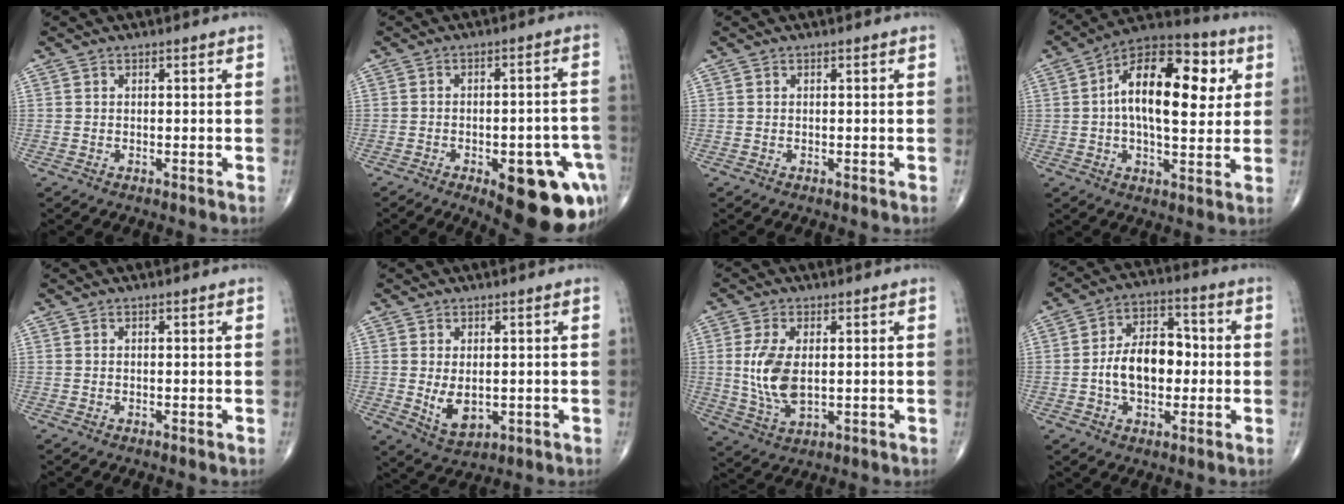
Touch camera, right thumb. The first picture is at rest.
{"total": 19.0, "force": [-8.4, 7.8, 15.1], "torque": [-0.120, 0.032, -0.091]}
{"total": 0.0}
{"total": 18.8, "force": [3.5, 9.4, 15.9], "torque": [-0.225, 0.017, 0.042]}
{"total": 0.0}
{"total": 5.6, "force": [-0.3, 3.4, 4.5], "torque": [-0.067, -0.012, 0.012]}
{"total": 9.3, "force": [0.6, 4.8, 7.9], "torque": [-0.168, -0.012, 0.021]}
{"total": 12.1, "force": [-1.0, 7.7, 9.4], "torque": [-0.133, 0.029, -0.023]}